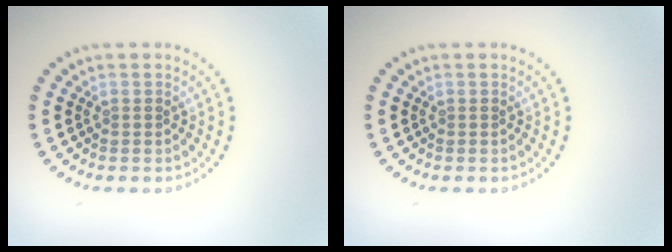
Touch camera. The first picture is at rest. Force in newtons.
{"total": 0.0}